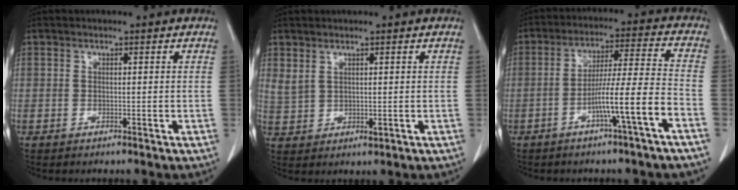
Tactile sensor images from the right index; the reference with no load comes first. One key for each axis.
{"total": 3.0, "fx": 1.7, "fy": 1.5, "fz": 2.0, "tx": -0.045, "ty": -0.006, "tz": 0.044}
{"total": 10.0, "fx": -4.6, "fy": -1.1, "fz": 8.8, "tx": -0.152, "ty": 0.012, "tz": -0.078}